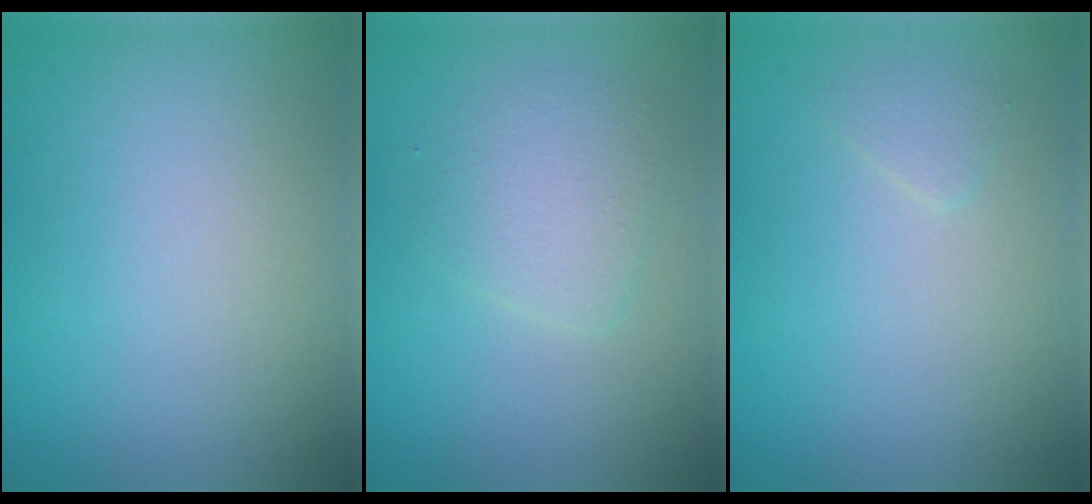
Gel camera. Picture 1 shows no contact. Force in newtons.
{"total": 2.7, "press": 2.7, "slide": 0.1}
{"total": 0.8, "press": 0.8, "slide": 0.1}